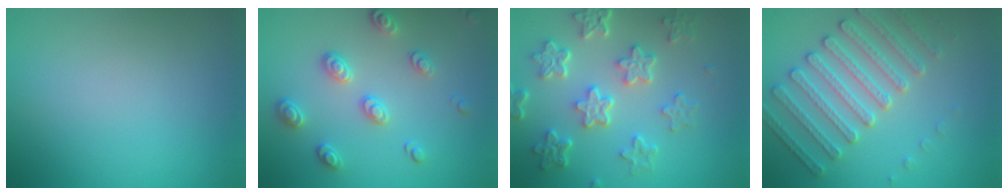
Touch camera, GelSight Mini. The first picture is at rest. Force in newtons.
{"total": 2.8, "press": 2.6, "slide": 1.1}
{"total": 6.1, "press": 4.6, "slide": 4.0}
{"total": 4.2, "press": 4.2, "slide": 0.5}